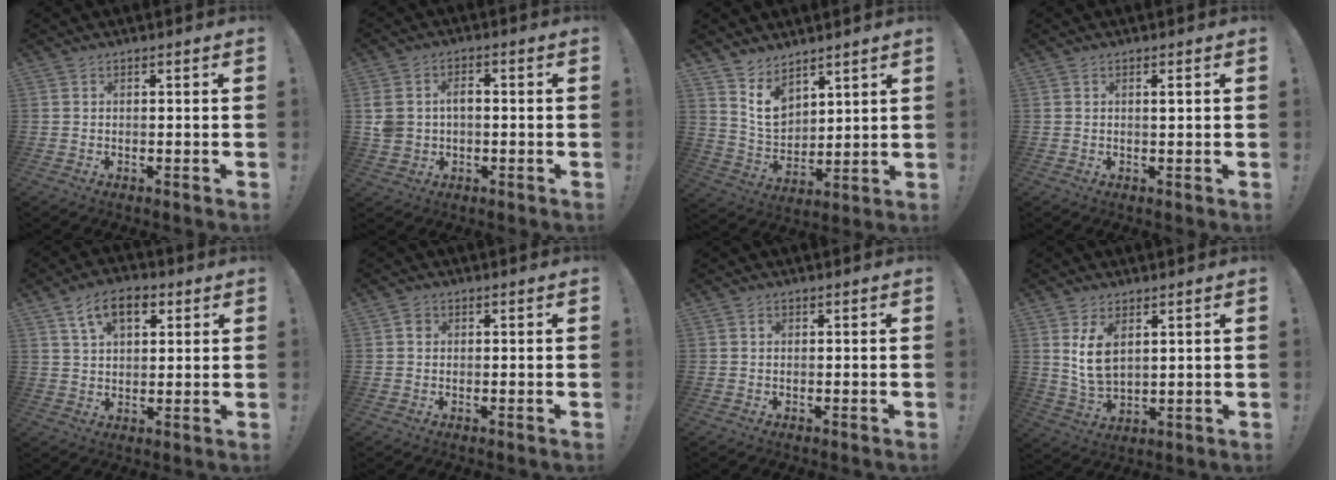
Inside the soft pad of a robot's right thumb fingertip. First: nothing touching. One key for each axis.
{"total": 6.4, "fx": 0.3, "fy": 5.0, "fz": 3.9, "tx": -0.071, "ty": 0.006, "tz": 0.007}
{"total": 9.4, "fx": 6.4, "fy": 6.2, "fz": 3.0, "tx": -0.042, "ty": -0.053, "tz": 0.127}
{"total": 1.1, "fx": 0.3, "fy": 0.0, "fz": 1.0, "tx": -0.007, "ty": -0.005, "tz": 0.001}
{"total": 10.7, "fx": 4.9, "fy": 6.2, "fz": 7.2, "tx": -0.108, "ty": 0.002, "tz": 0.089}
{"total": 1.8, "fx": 0.2, "fy": 1.6, "fz": 0.7, "tx": -0.008, "ty": 0.002, "tz": 0.003}
{"total": 0.6, "fx": -0.1, "fy": 0.4, "fz": 0.3, "tx": -0.003, "ty": 0.002, "tz": -0.003}
{"total": 8.6, "fx": 3.3, "fy": 4.9, "fz": 6.2, "tx": -0.111, "ty": -0.012, "tz": 0.059}